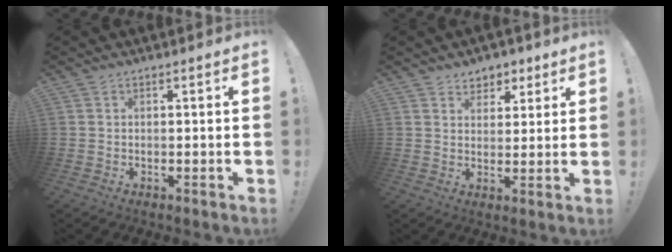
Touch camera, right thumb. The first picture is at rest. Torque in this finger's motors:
{"motor_torque": [0.00, 0.01, 0.06, 0.11, 0.00]}